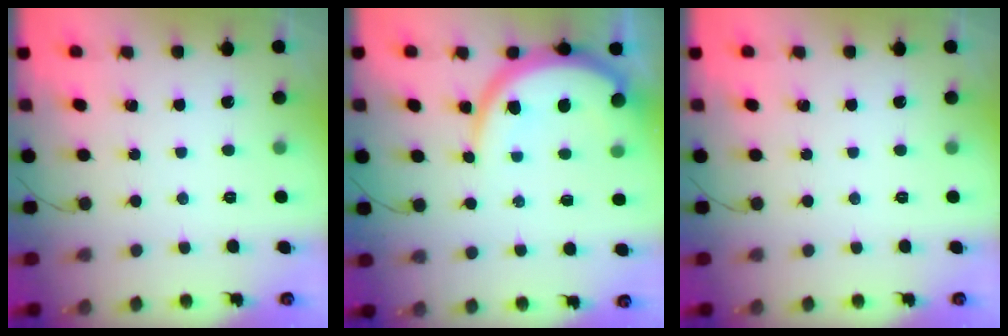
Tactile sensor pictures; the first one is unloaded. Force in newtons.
{"total": 10.5, "press": 10.4, "slide": 1.2}
{"total": 0.0}